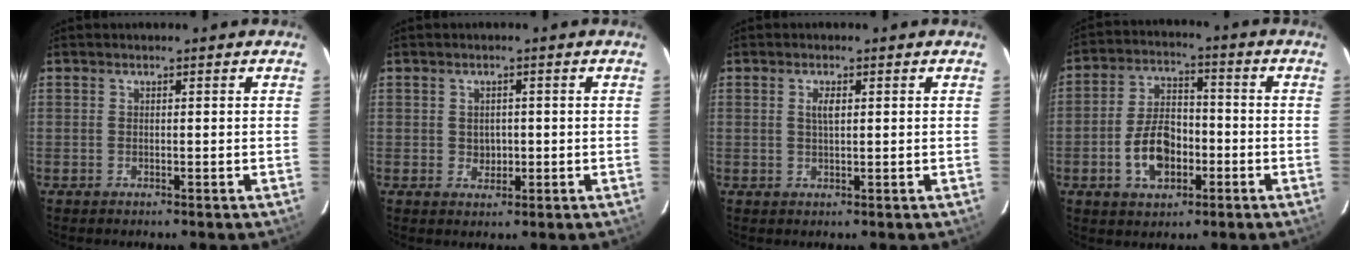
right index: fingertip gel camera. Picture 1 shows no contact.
{"total": 2.5, "force": [-0.1, 2.2, 1.1], "torque": [-0.014, 0.003, 0.003]}
{"total": 2.0, "force": [0.5, 0.7, 1.7], "torque": [-0.033, 0.002, 0.010]}
{"total": 10.2, "force": [-3.4, 6.1, 7.3], "torque": [-0.147, 0.016, -0.052]}